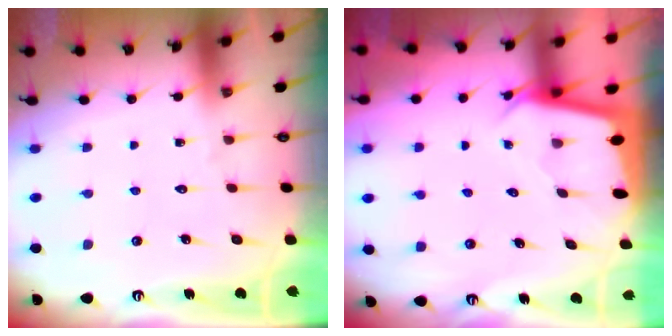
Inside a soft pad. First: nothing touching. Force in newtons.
{"total": 2.0, "press": 2.0, "slide": 0.0}